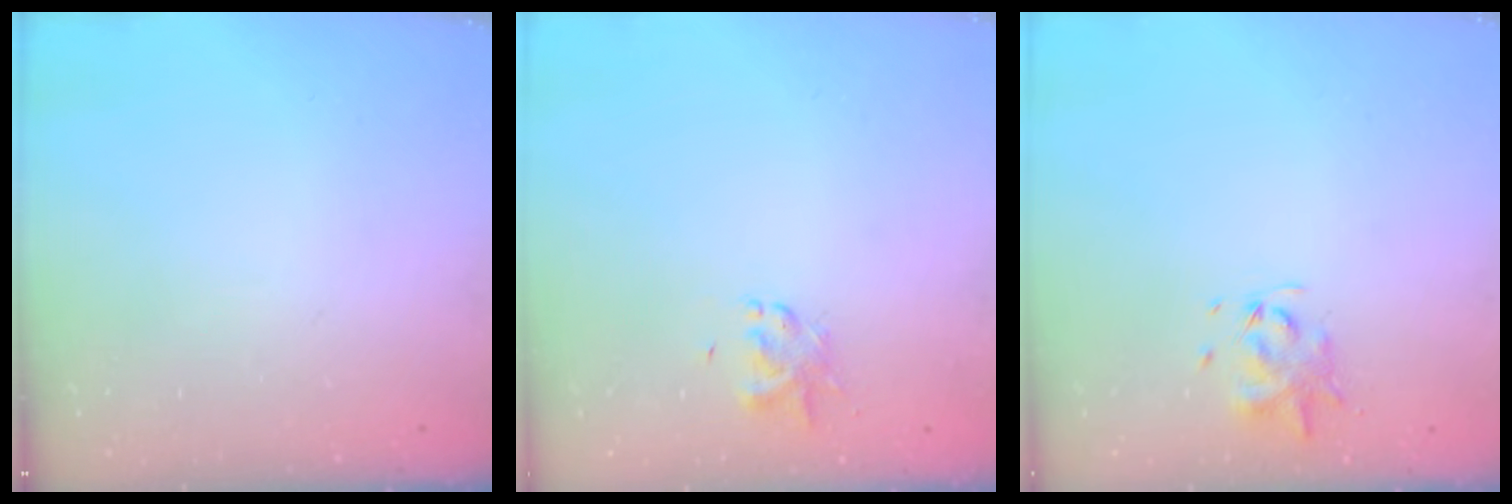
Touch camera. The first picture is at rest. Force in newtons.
{"total": 1.0, "press": 0.9, "slide": 0.3}
{"total": 3.5, "press": 3.5, "slide": 0.5}